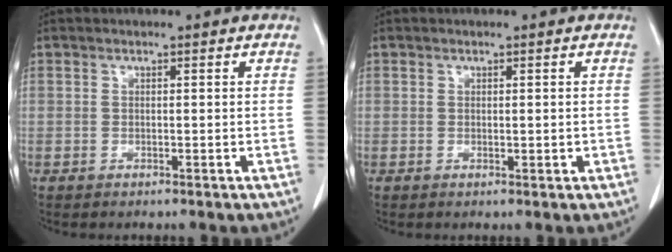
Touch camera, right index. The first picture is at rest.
{"total": 1.1, "force": [-0.1, 0.4, 1.0], "torque": [-0.015, -0.004, 0.003]}